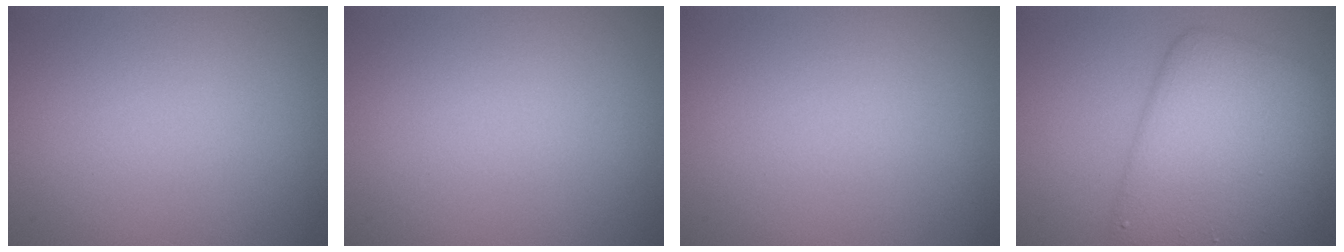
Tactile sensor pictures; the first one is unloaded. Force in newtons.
{"total": 0.0}
{"total": 0.0}
{"total": 7.8, "press": 7.8, "slide": 0.2}